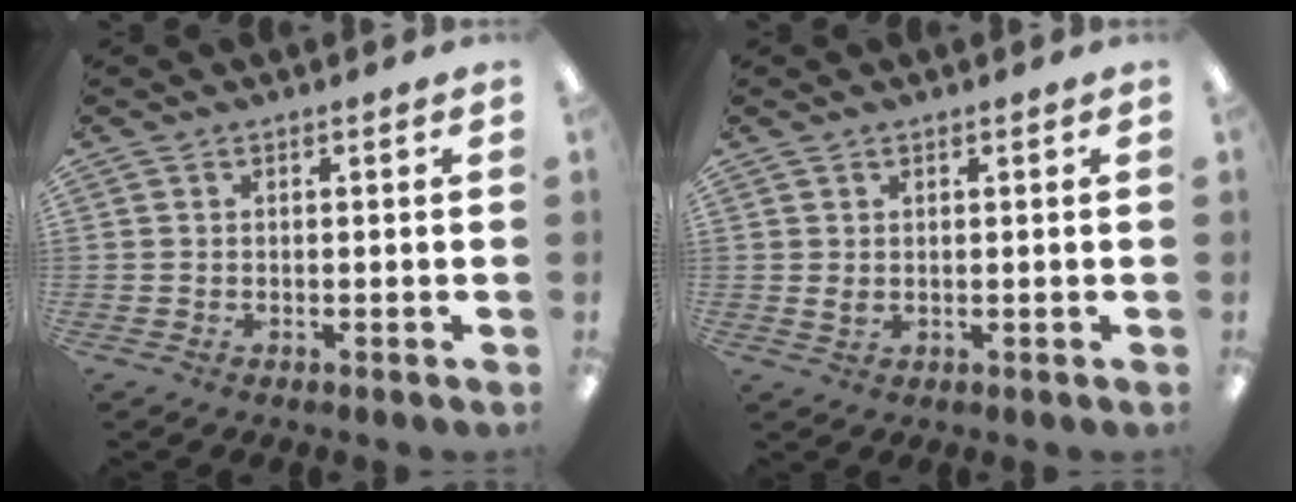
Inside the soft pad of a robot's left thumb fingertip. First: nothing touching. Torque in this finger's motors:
{"motor_torque": [-0.11, 0.13, 0.04, -0.05, 0.00]}